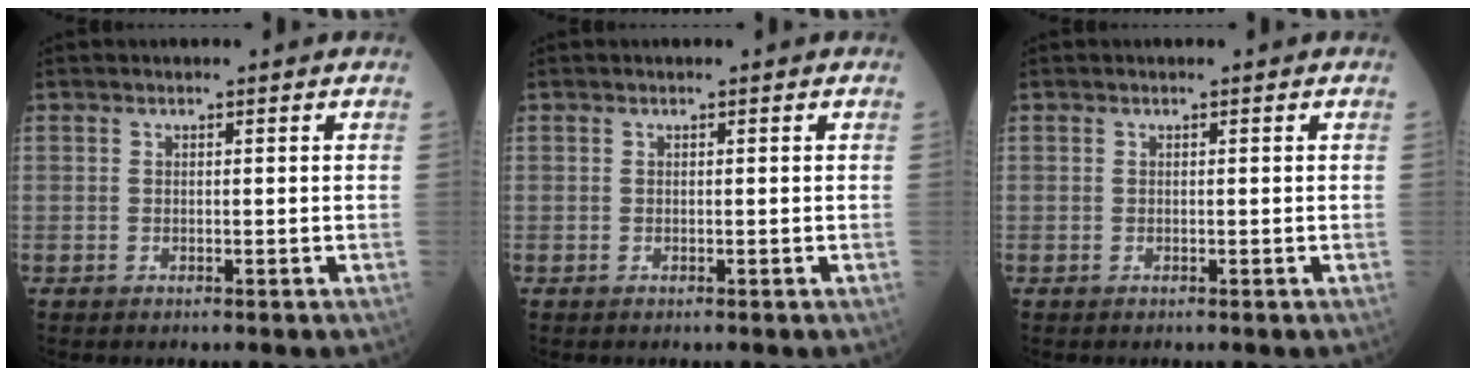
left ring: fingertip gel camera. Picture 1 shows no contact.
{"total": 0.0}
{"total": 0.0}